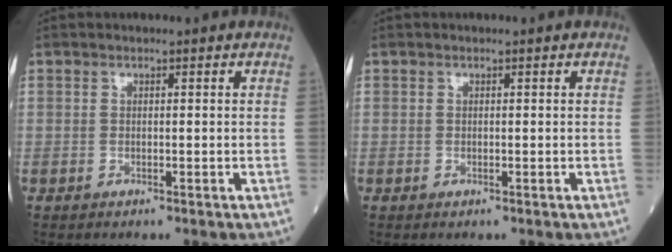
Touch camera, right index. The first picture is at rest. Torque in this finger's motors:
{"motor_torque": [0.00, 0.00, 0.00, -0.01]}